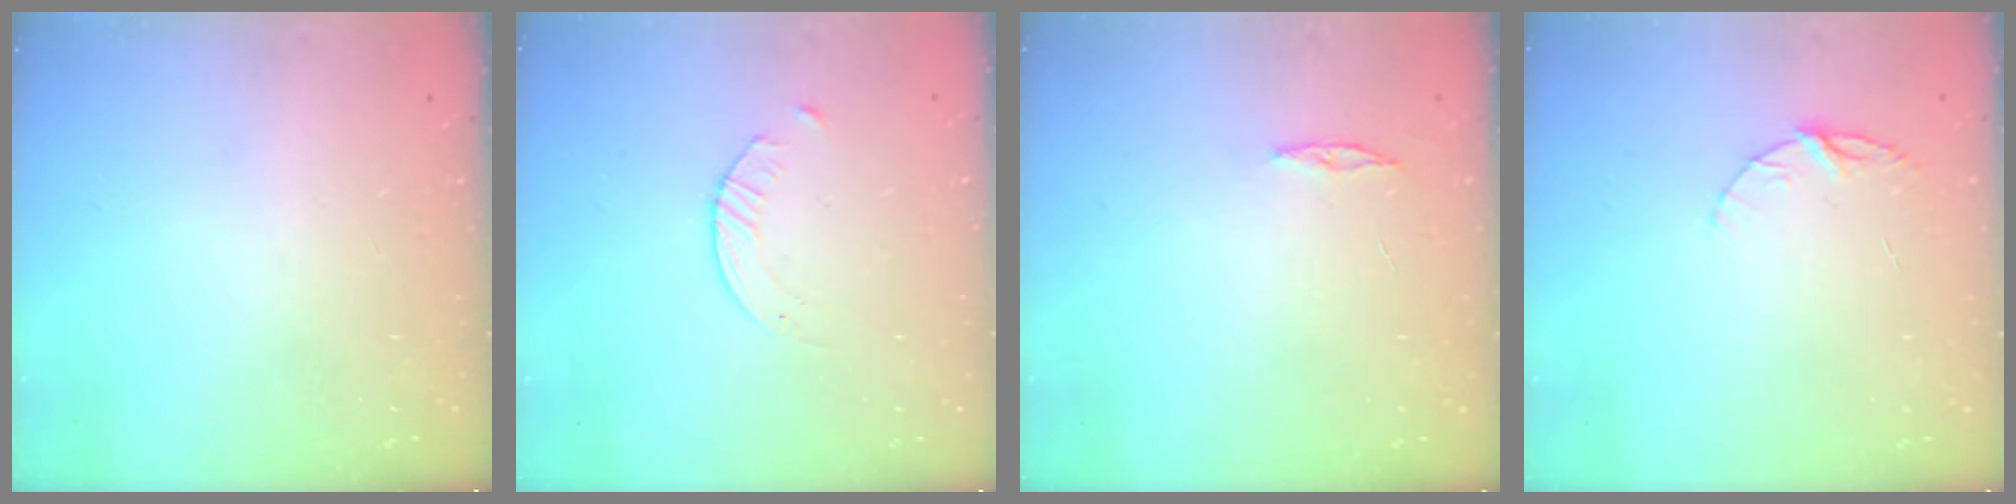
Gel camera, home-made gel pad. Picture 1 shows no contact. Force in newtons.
{"total": 2.8, "press": 2.7, "slide": 0.3}
{"total": 3.0, "press": 2.9, "slide": 0.3}
{"total": 6.0, "press": 6.0, "slide": 0.6}